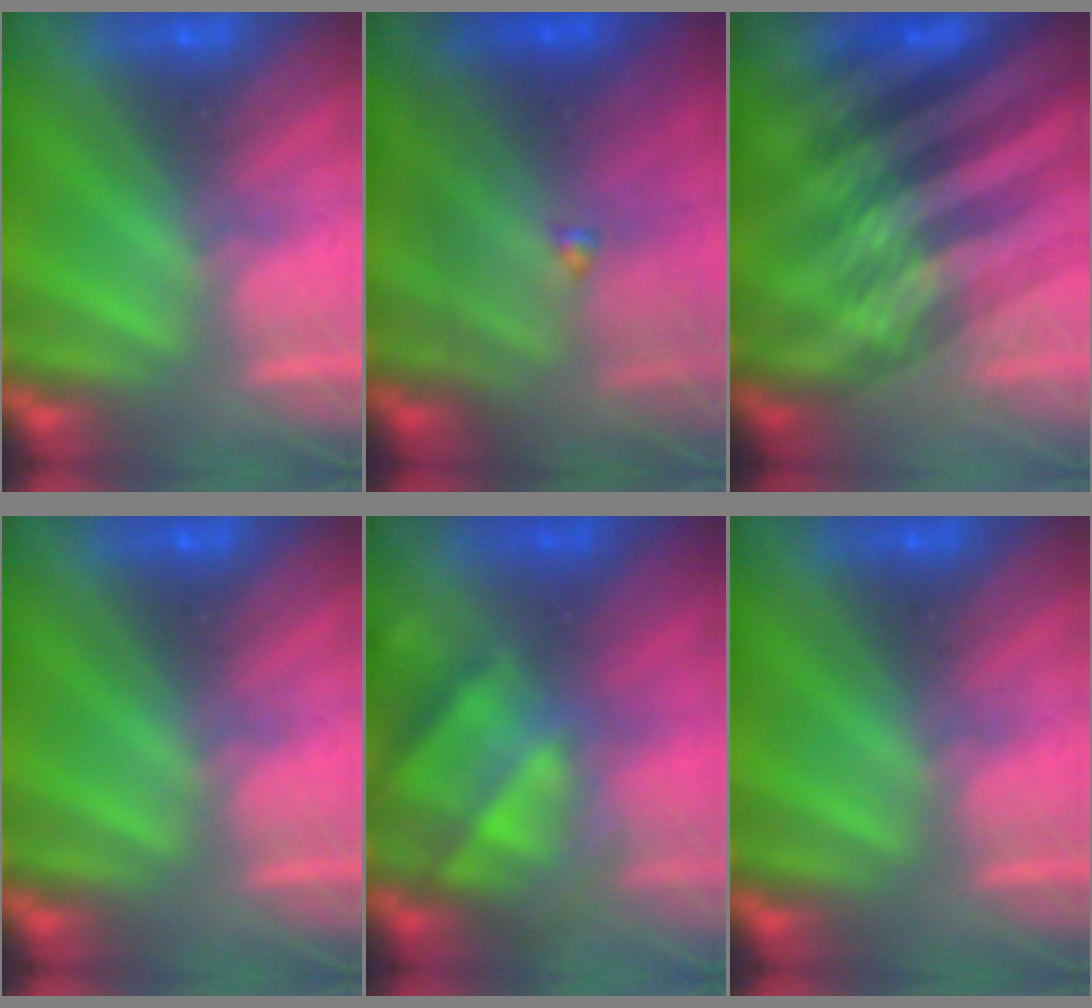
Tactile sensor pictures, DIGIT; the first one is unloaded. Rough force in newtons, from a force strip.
{"total": 7.6}
{"total": 5.3}
{"total": 0.0}
{"total": 4.8}
{"total": 0.0}